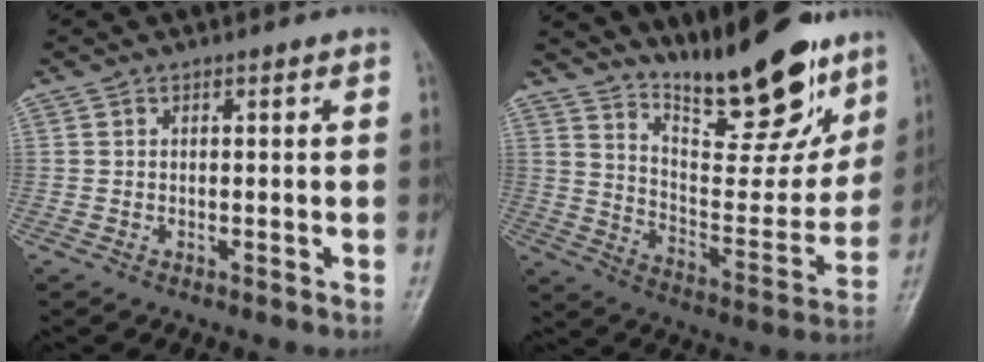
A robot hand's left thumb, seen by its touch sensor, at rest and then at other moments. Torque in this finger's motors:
{"motor_torque": [0.69, 0.45, 1.41, -1.36, 0.22]}